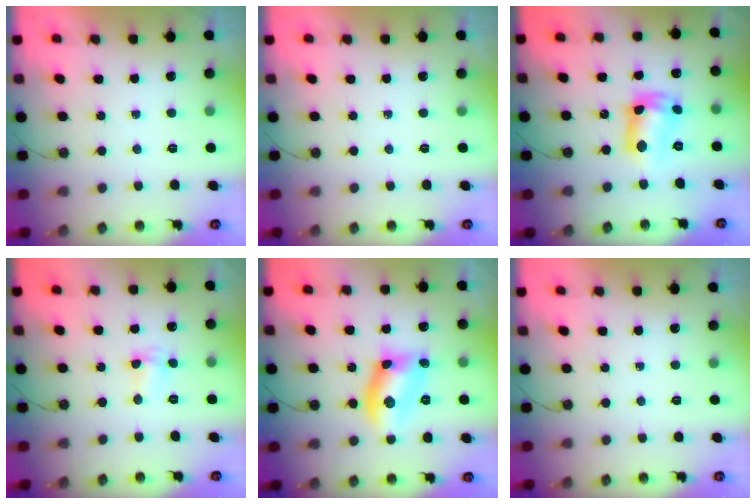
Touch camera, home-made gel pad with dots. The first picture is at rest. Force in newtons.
{"total": 0.0}
{"total": 10.6, "press": 10.6, "slide": 0.7}
{"total": 2.1, "press": 2.0, "slide": 0.5}
{"total": 11.4, "press": 11.4, "slide": 1.2}
{"total": 0.0}